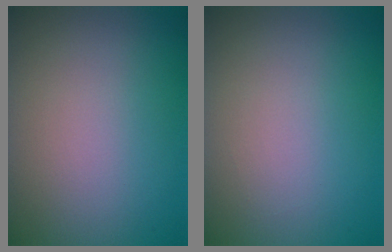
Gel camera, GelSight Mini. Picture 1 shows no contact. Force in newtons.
{"total": 0.0}